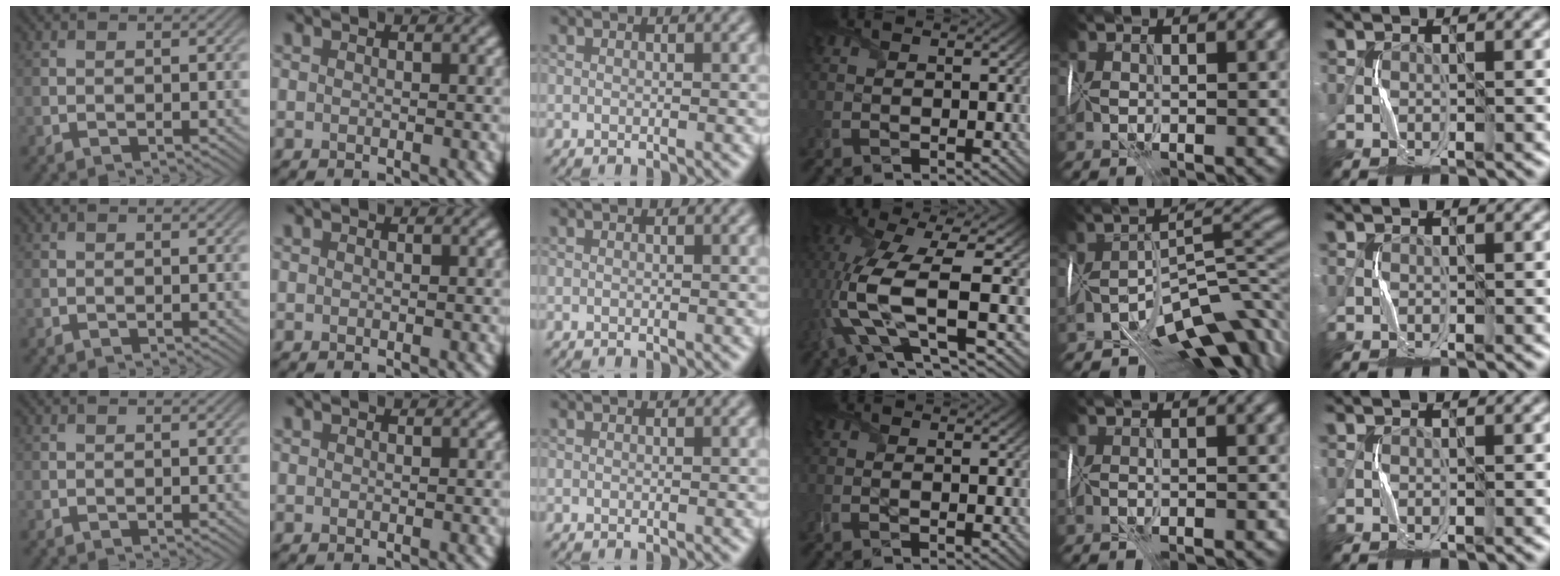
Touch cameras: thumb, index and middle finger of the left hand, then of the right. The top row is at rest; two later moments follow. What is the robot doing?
{"motion": "wrap", "object": "plastic wrap"}